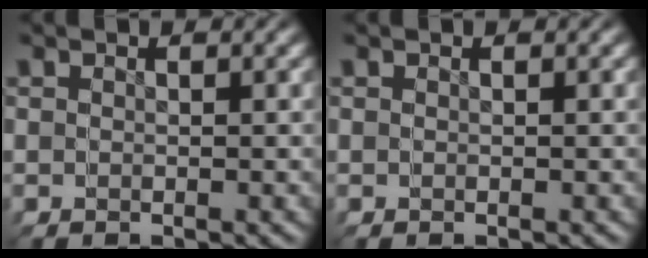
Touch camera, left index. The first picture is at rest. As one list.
[{"total": 0.0}]